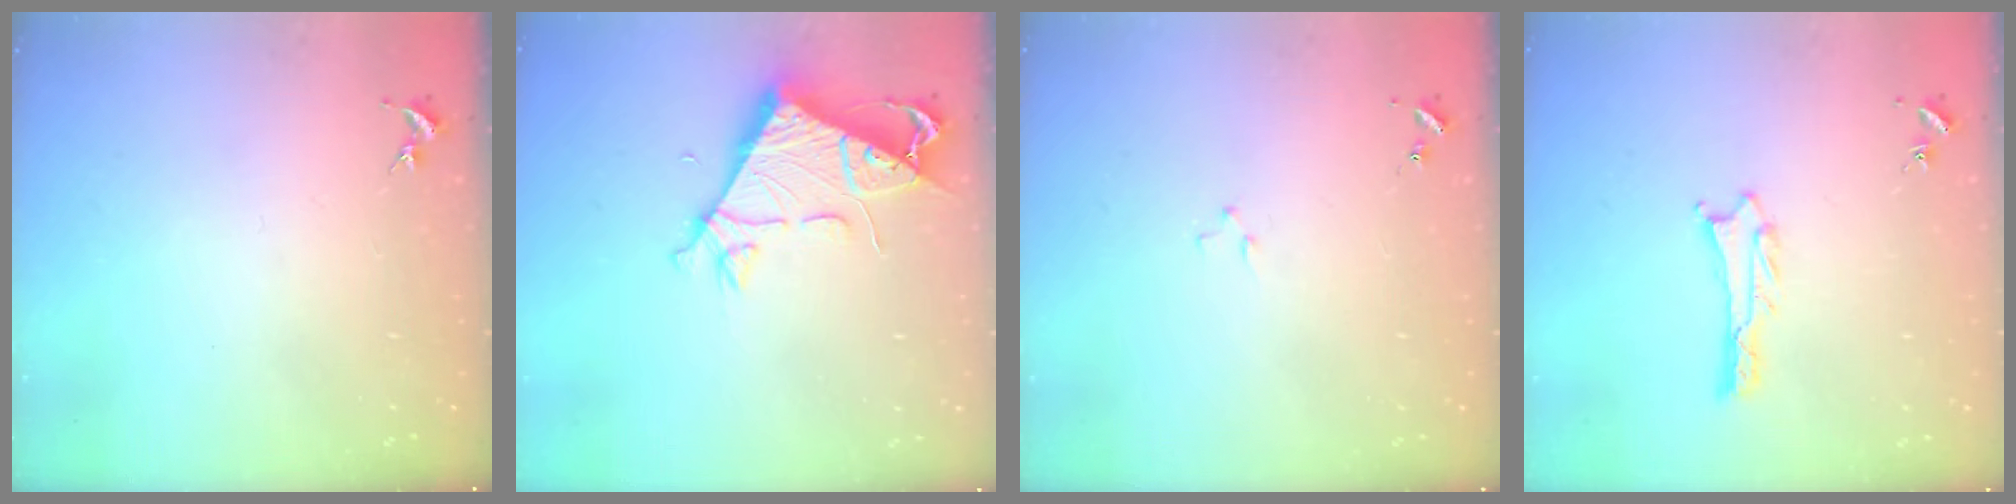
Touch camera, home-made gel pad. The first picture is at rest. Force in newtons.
{"total": 7.1, "press": 7.1, "slide": 0.6}
{"total": 0.7, "press": 0.7, "slide": 0.2}
{"total": 1.1, "press": 1.1, "slide": 0.1}